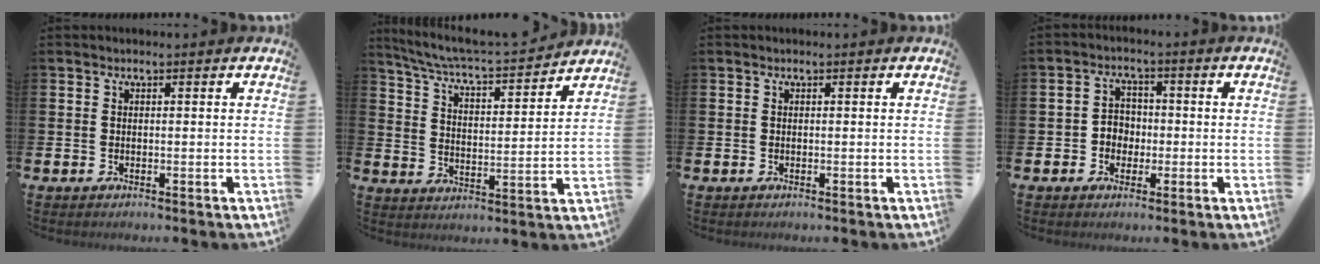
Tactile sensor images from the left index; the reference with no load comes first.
{"total": 6.2, "force": [5.9, 0.2, 1.7], "torque": [-0.062, -0.051, 0.097]}
{"total": 0.0}
{"total": 3.2, "force": [-0.7, 2.9, 1.1], "torque": [-0.017, 0.002, -0.022]}